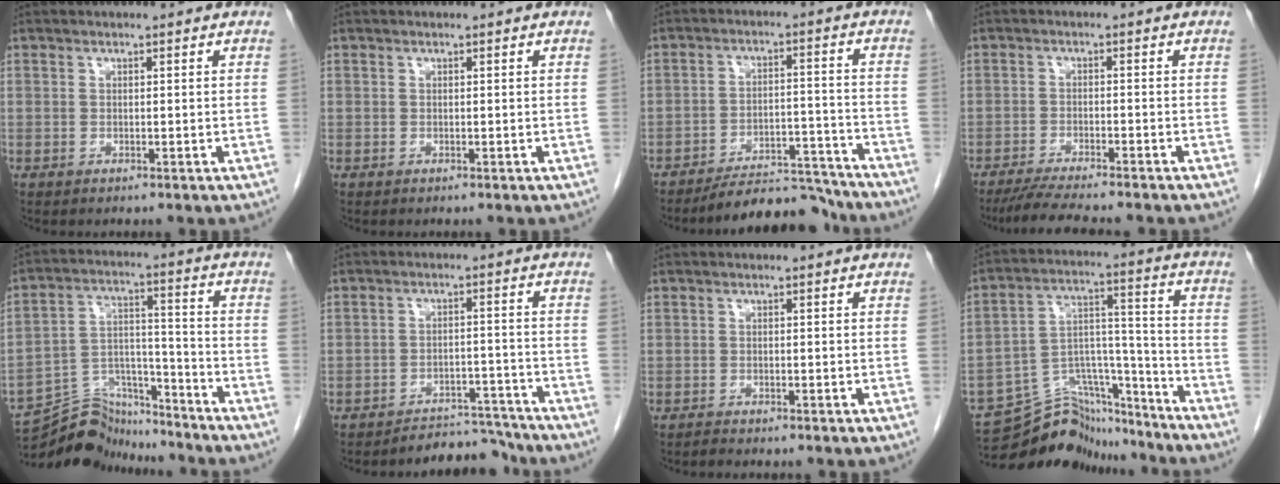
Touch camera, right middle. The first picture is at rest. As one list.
[{"total": 0.0}, {"total": 9.7, "force": [-9.3, 1.7, 1.7], "torque": [-0.015, 0.021, -0.149]}, {"total": 8.0, "force": [-7.0, 0.1, 3.9], "torque": [-0.063, -0.021, -0.114]}, {"total": 11.8, "force": [-11.5, 2.5, 0.5], "torque": [-0.010, 0.043, -0.202]}, {"total": 6.0, "force": [-5.9, 1.1, -0.9], "torque": [0.021, 0.019, -0.088]}, {"total": 0.7, "force": [-0.7, 0.0, 0.1], "torque": [-0.006, -0.002, -0.014]}, {"total": 14.9, "force": [-14.2, 3.9, 2.0], "torque": [-0.028, 0.050, -0.233]}]